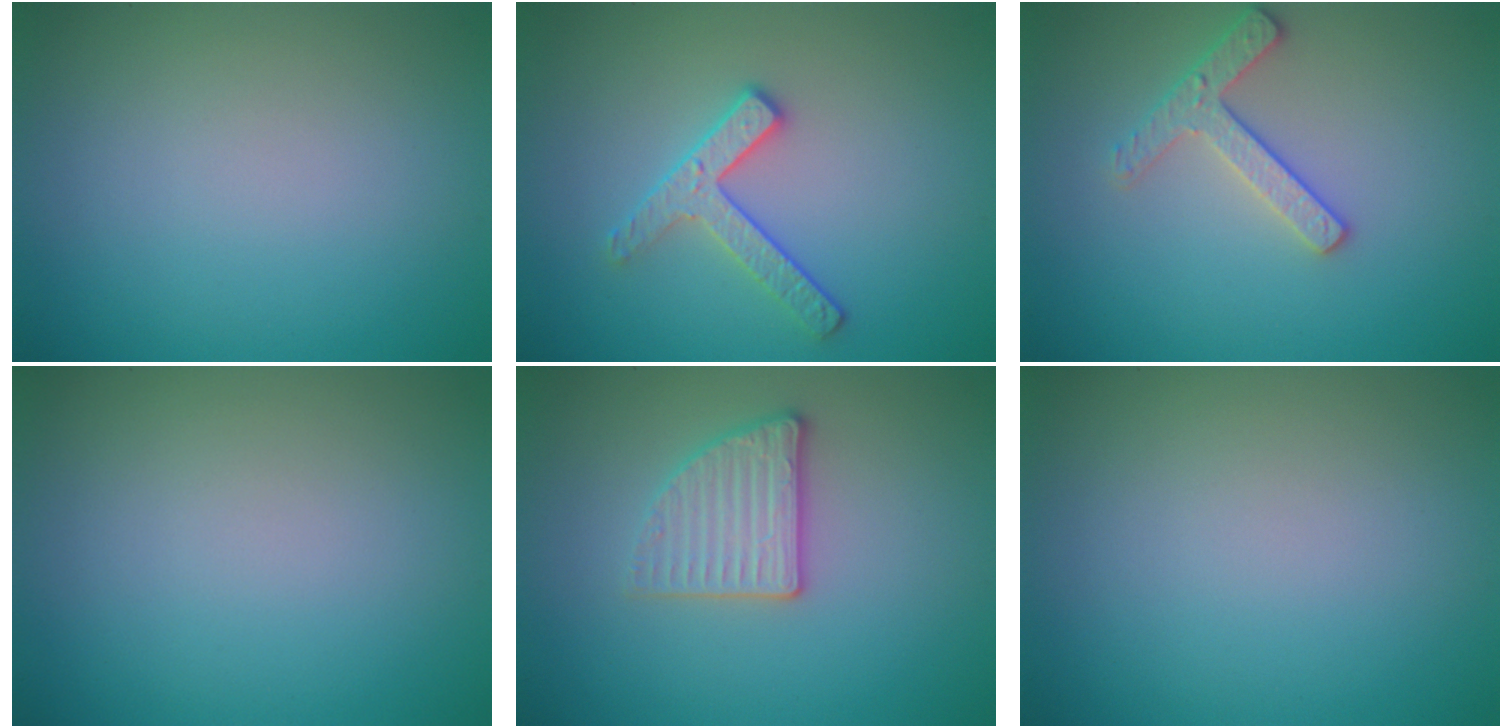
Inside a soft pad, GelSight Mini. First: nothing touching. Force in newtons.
{"total": 2.6, "press": 2.4, "slide": 0.9}
{"total": 2.5, "press": 2.4, "slide": 0.5}
{"total": 0.0}
{"total": 2.8, "press": 2.7, "slide": 0.9}
{"total": 0.0}